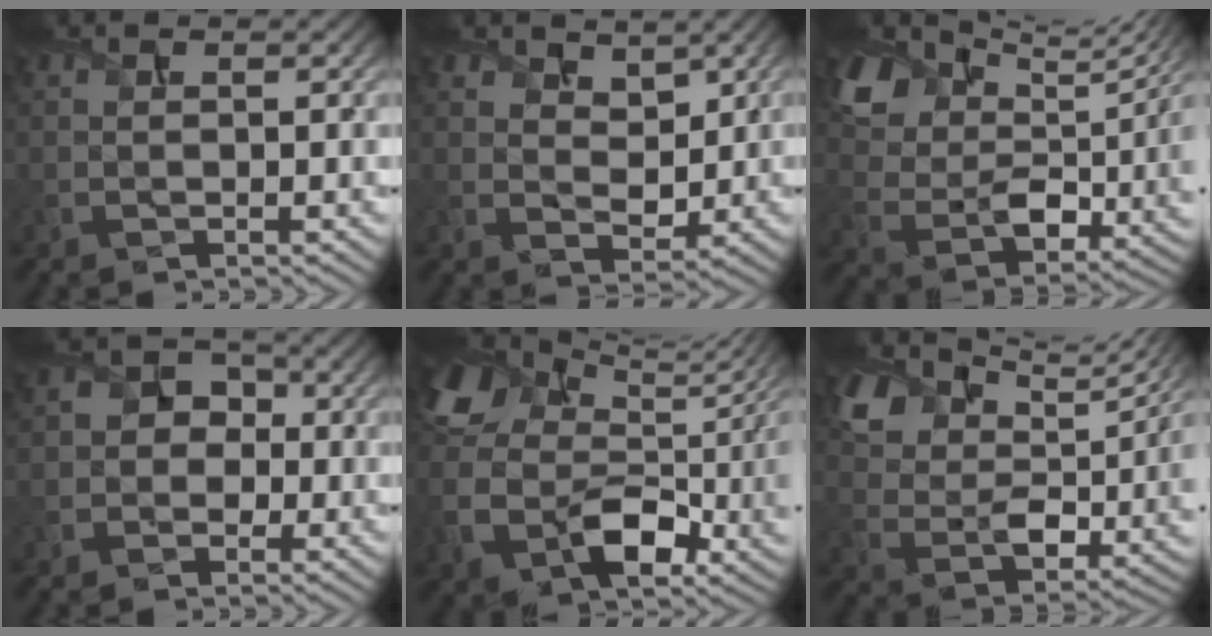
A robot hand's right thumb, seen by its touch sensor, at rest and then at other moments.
{"total": 4.1, "force": [2.6, 2.5, 1.9], "torque": [-0.044, -0.005, 0.039]}
{"total": 12.4, "force": [7.8, 6.6, 7.0], "torque": [-0.173, 0.011, 0.149]}
{"total": 3.8, "force": [-0.7, 3.3, 1.6], "torque": [-0.017, 0.007, -0.025]}
{"total": 14.2, "force": [1.6, 9.8, 10.2], "torque": [-0.228, -0.030, 0.036]}
{"total": 11.5, "force": [8.1, 5.5, 6.1], "torque": [-0.151, 0.005, 0.152]}